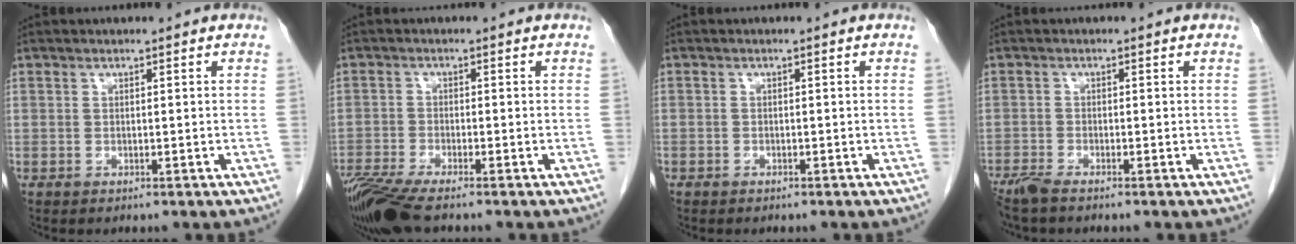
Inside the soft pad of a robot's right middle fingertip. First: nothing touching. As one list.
[{"total": 7.8, "force": [-6.3, 0.4, 4.5], "torque": [-0.087, -0.021, -0.116]}, {"total": 0.9, "force": [-0.7, 0.5, 0.1], "torque": [-0.006, 0.002, -0.011]}, {"total": 2.8, "force": [-2.4, 0.1, 1.5], "torque": [-0.035, -0.008, -0.050]}]